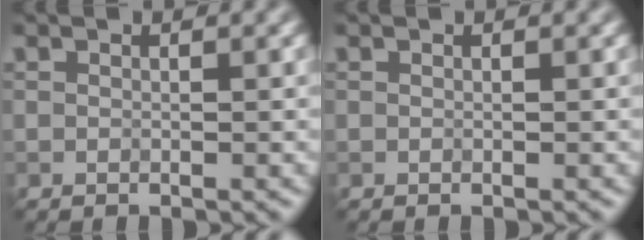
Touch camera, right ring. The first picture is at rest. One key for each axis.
{"total": 0.0}